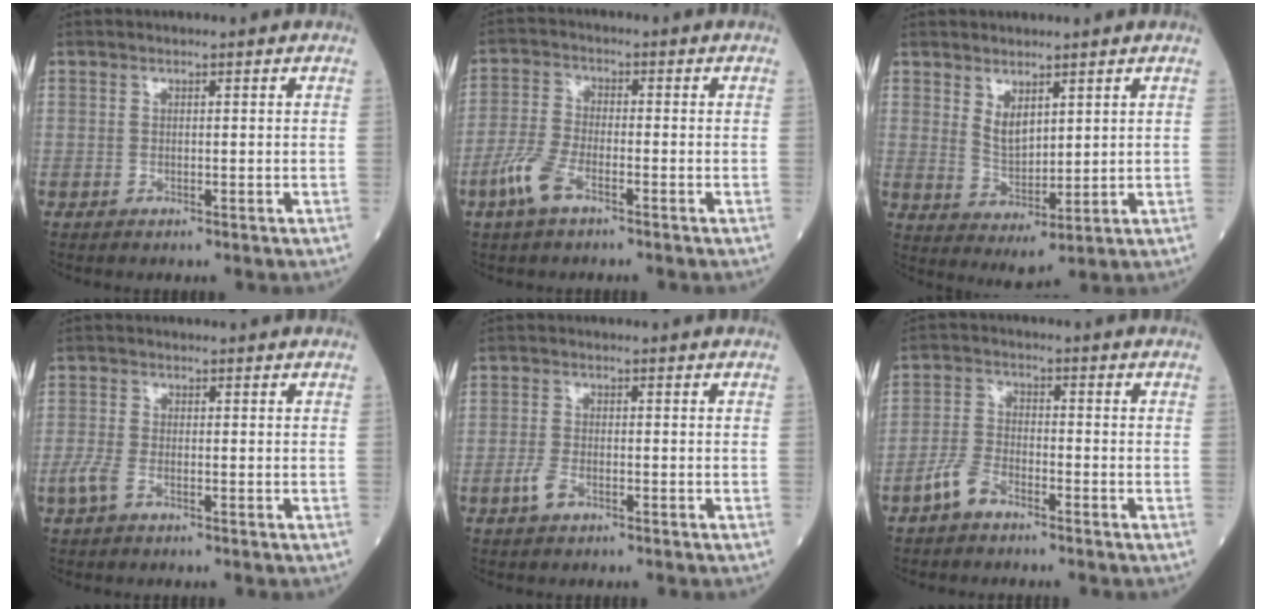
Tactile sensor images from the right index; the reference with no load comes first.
{"total": 5.8, "force": [-3.4, 1.9, 4.3], "torque": [-0.108, -0.004, -0.072]}
{"total": 4.8, "force": [2.5, 1.9, 3.6], "torque": [-0.070, -0.015, 0.057]}
{"total": 3.1, "force": [-1.6, 1.3, 2.3], "torque": [-0.065, -0.002, -0.037]}
{"total": 2.6, "force": [-1.5, 1.1, 1.8], "torque": [-0.045, 0.001, -0.033]}
{"total": 4.5, "force": [-3.4, 1.8, 2.4], "torque": [-0.060, 0.006, -0.069]}